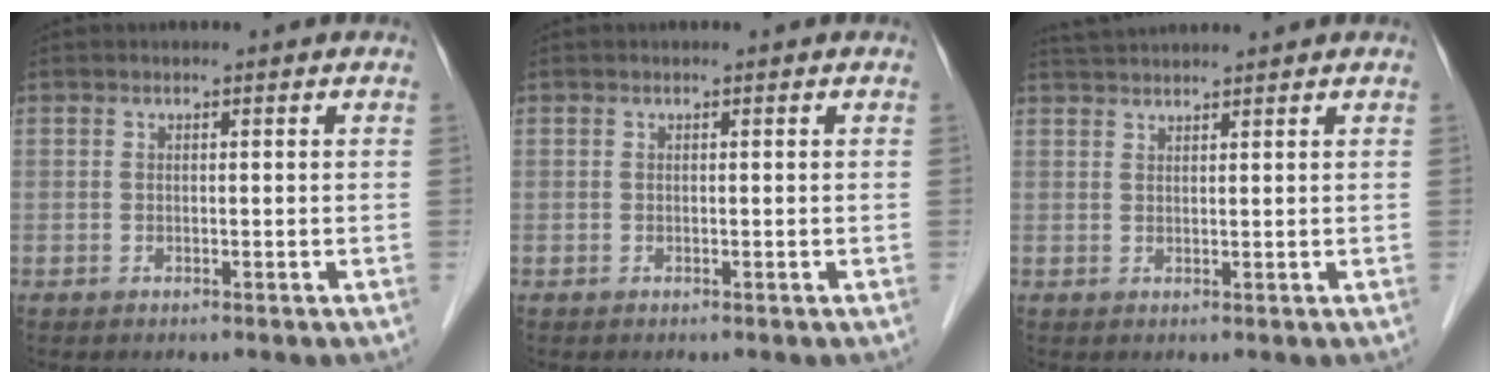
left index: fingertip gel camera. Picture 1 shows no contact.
{"total": 0.0}
{"total": 4.6, "force": [4.4, -0.6, 1.3], "torque": [-0.019, 0.033, 0.079]}